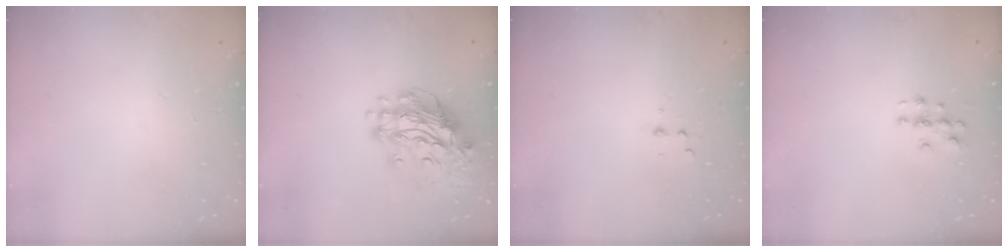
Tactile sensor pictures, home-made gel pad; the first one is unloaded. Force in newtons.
{"total": 15.8, "press": 15.7, "slide": 1.7}
{"total": 4.0, "press": 3.9, "slide": 1.0}
{"total": 3.4, "press": 3.4, "slide": 0.2}